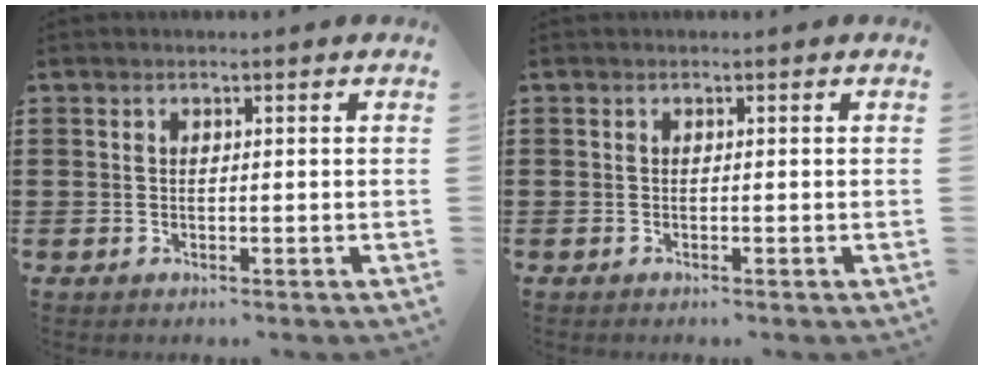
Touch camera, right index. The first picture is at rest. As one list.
[{"total": 0.0}]